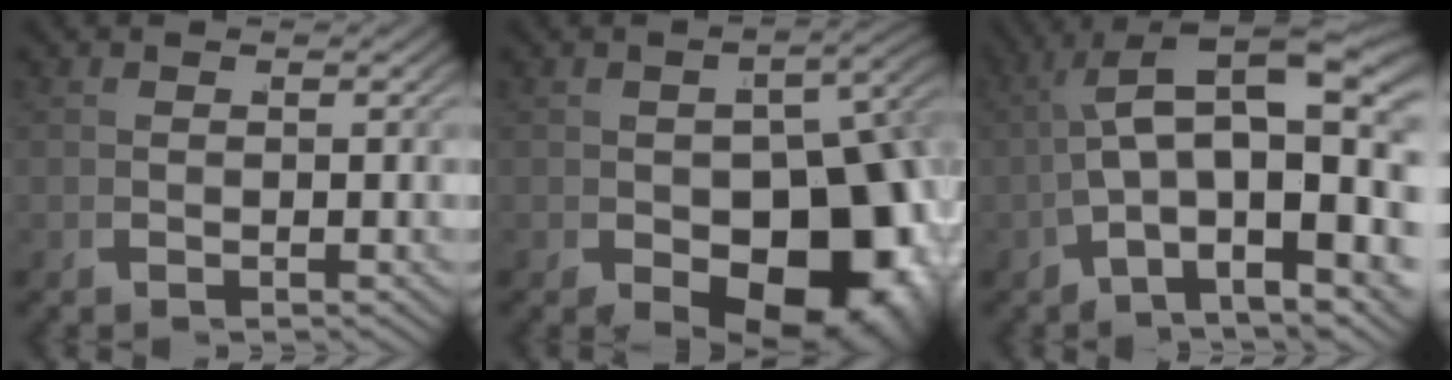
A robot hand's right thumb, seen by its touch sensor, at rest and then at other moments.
{"total": 16.1, "force": [-3.0, 9.8, 12.3], "torque": [-0.174, -0.063, -0.009]}
{"total": 12.8, "force": [1.1, 6.5, 11.0], "torque": [-0.197, -0.028, 0.030]}